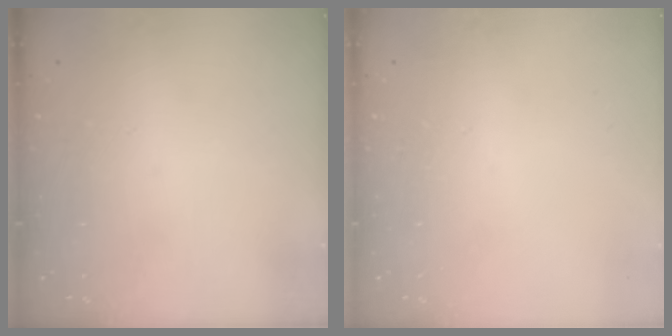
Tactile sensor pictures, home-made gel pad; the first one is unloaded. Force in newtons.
{"total": 0.0}